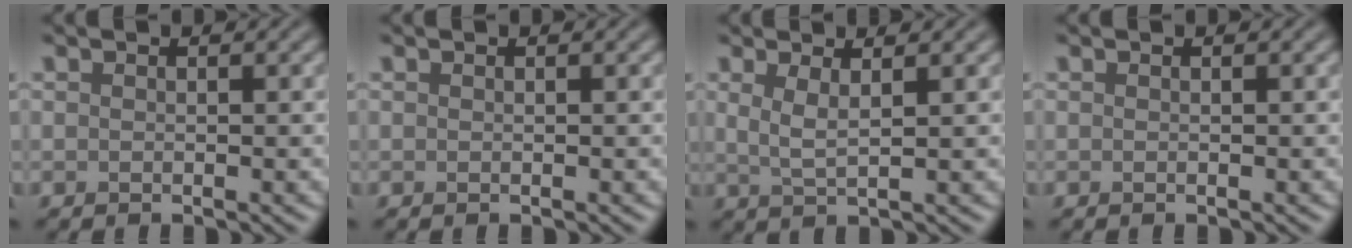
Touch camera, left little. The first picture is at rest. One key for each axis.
{"total": 0.0}
{"total": 2.2, "fx": 0.9, "fy": 0.5, "fz": 1.9, "tx": -0.035, "ty": -0.003, "tz": 0.018}
{"total": 0.0}